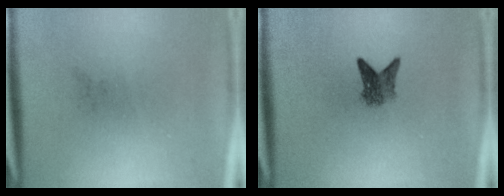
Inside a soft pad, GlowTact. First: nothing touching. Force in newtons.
{"total": 2.8}